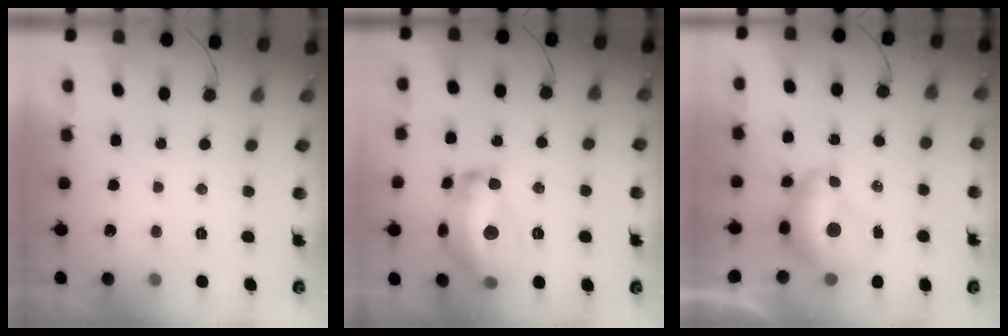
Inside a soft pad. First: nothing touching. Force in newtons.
{"total": 18.8, "press": 18.8, "slide": 1.1}
{"total": 8.3, "press": 8.2, "slide": 0.9}